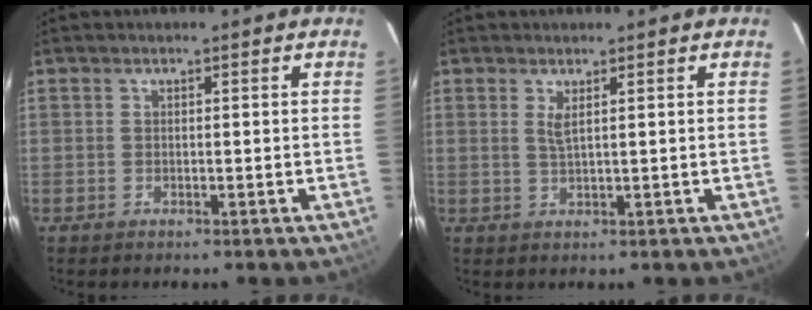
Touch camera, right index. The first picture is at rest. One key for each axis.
{"total": 1.9, "fx": 0.8, "fy": 0.2, "fz": 1.7, "tx": -0.032, "ty": -0.002, "tz": 0.014}